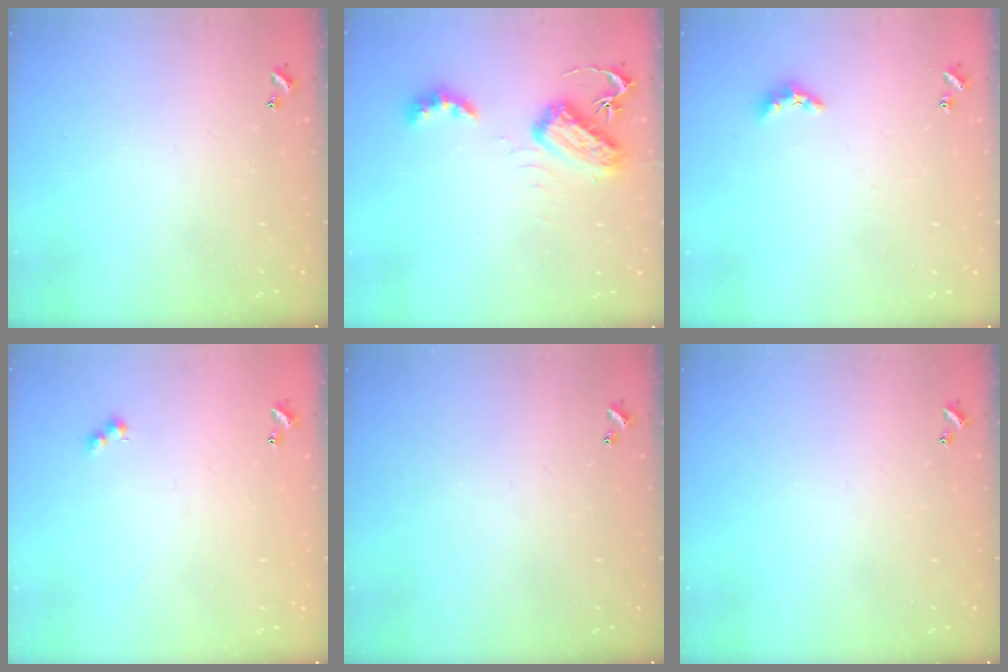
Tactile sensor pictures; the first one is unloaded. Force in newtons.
{"total": 6.7, "press": 6.7, "slide": 0.5}
{"total": 3.7, "press": 3.7, "slide": 0.6}
{"total": 2.4, "press": 2.3, "slide": 0.5}
{"total": 0.0}
{"total": 0.0}